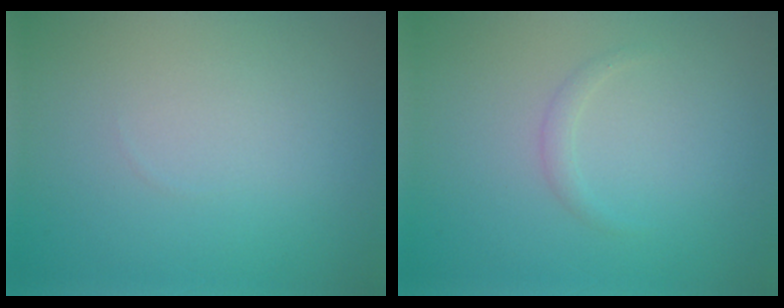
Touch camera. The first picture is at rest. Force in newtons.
{"total": 0.8, "press": 0.8, "slide": 0.1}